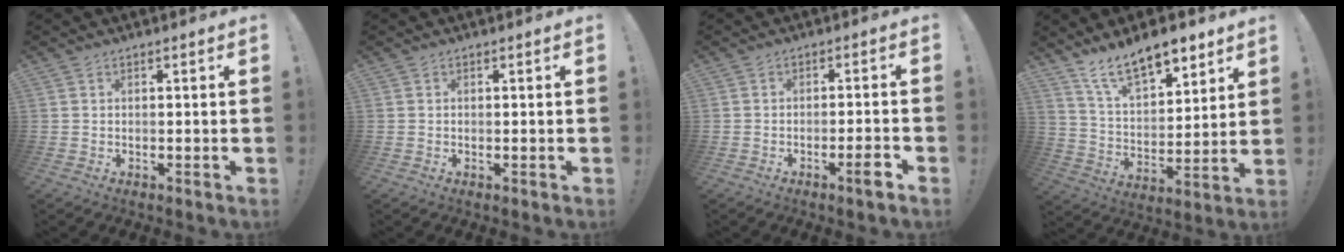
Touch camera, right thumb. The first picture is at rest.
{"total": 0.0}
{"total": 4.7, "force": [-2.7, 0.2, 3.8], "torque": [-0.058, 0.007, -0.044]}
{"total": 14.3, "force": [10.6, 6.1, 7.5], "torque": [-0.130, -0.064, 0.193]}